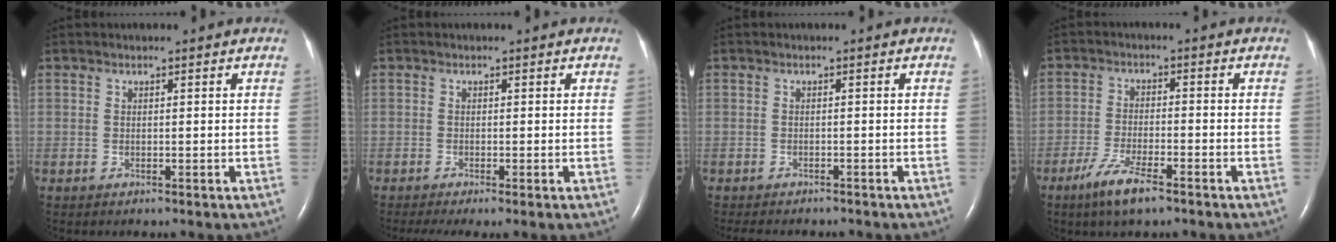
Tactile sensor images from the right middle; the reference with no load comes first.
{"total": 3.5, "force": [-2.5, 0.1, 2.4], "torque": [-0.038, -0.013, -0.039]}
{"total": 7.2, "force": [-6.4, 1.9, 2.8], "torque": [-0.037, -0.001, -0.080]}
{"total": 6.4, "force": [-4.3, 1.1, 4.6], "torque": [-0.102, -0.011, -0.077]}